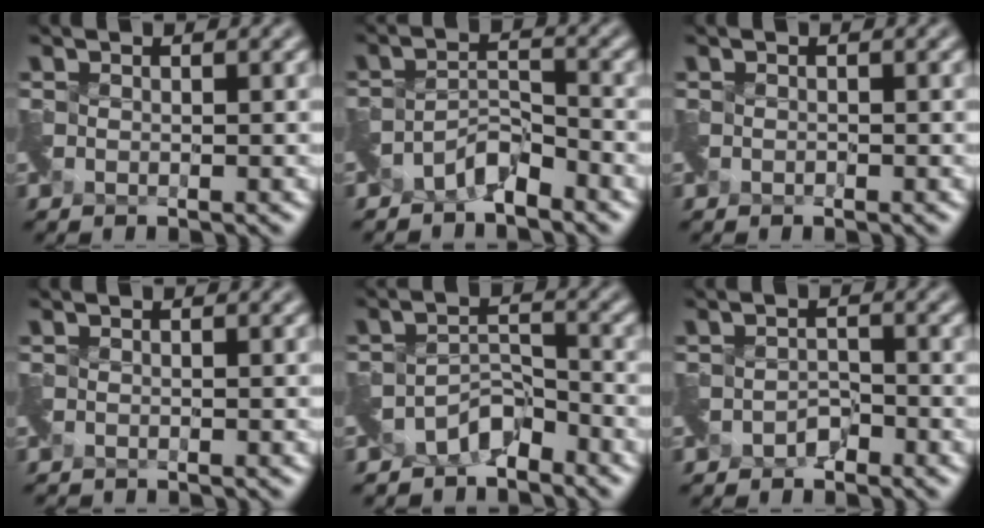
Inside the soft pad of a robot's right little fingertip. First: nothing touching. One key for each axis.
{"total": 2.4, "fx": -2.2, "fy": 0.3, "fz": 0.8, "tx": -0.015, "ty": 0.007, "tz": -0.043}
{"total": 0.0}
{"total": 1.2, "fx": -1.2, "fy": -0.2, "fz": -0.3, "tx": 0.001, "ty": -0.016, "tz": -0.026}
{"total": 2.9, "fx": -2.7, "fy": 0.8, "fz": 0.6, "tx": -0.007, "ty": -0.001, "tz": -0.052}
{"total": 1.3, "fx": -1.1, "fy": 0.6, "fz": 0.2, "tx": -0.008, "ty": 0.000, "tz": -0.020}